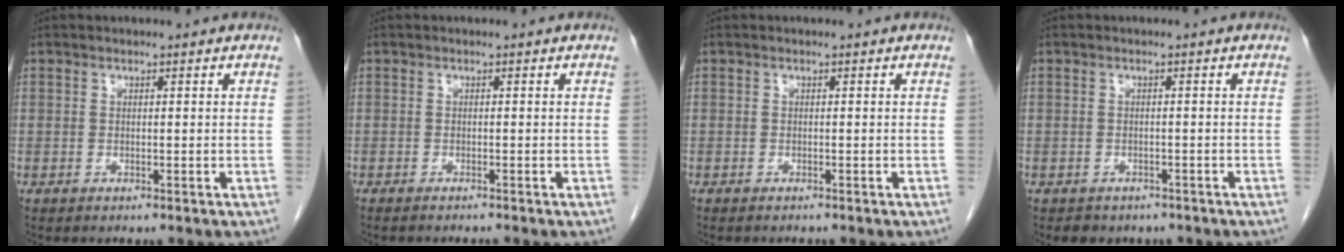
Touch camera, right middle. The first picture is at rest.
{"total": 2.2, "force": [-2.0, -0.2, 0.9], "torque": [-0.010, -0.002, -0.030]}
{"total": 1.3, "force": [-1.2, 0.3, 0.4], "torque": [-0.008, -0.003, -0.016]}
{"total": 3.4, "force": [-2.4, 2.4, 0.7], "torque": [-0.007, 0.003, -0.027]}